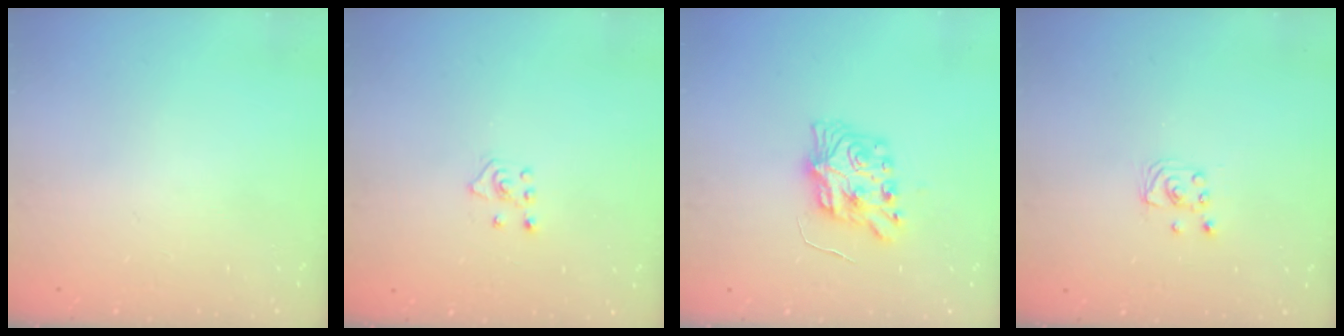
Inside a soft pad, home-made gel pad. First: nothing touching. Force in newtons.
{"total": 4.1, "press": 4.1, "slide": 0.5}
{"total": 8.6, "press": 8.6, "slide": 1.0}
{"total": 1.9, "press": 1.9, "slide": 0.1}